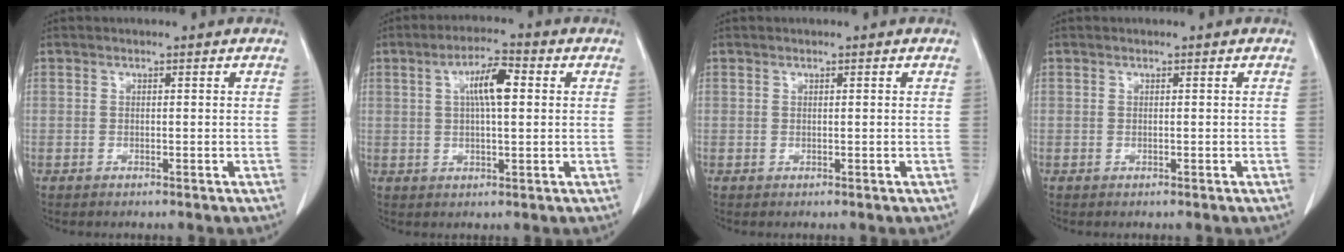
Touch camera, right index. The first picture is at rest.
{"total": 6.4, "force": [1.5, 1.4, 6.1], "torque": [-0.111, 0.013, 0.024]}
{"total": 0.0}
{"total": 0.0}